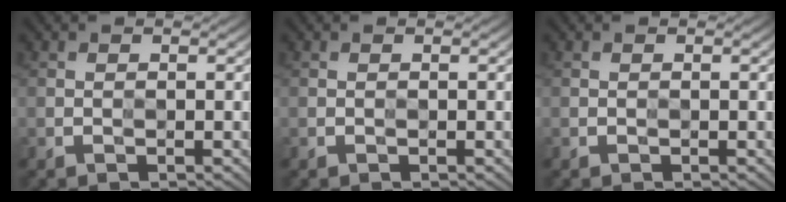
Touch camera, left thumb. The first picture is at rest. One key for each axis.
{"total": 0.0}
{"total": 0.0}